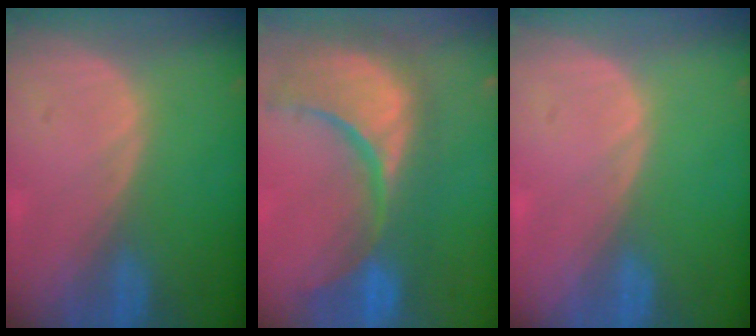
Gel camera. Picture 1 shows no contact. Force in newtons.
{"total": 14.9, "press": 12.0, "slide": 8.9}
{"total": 0.0}